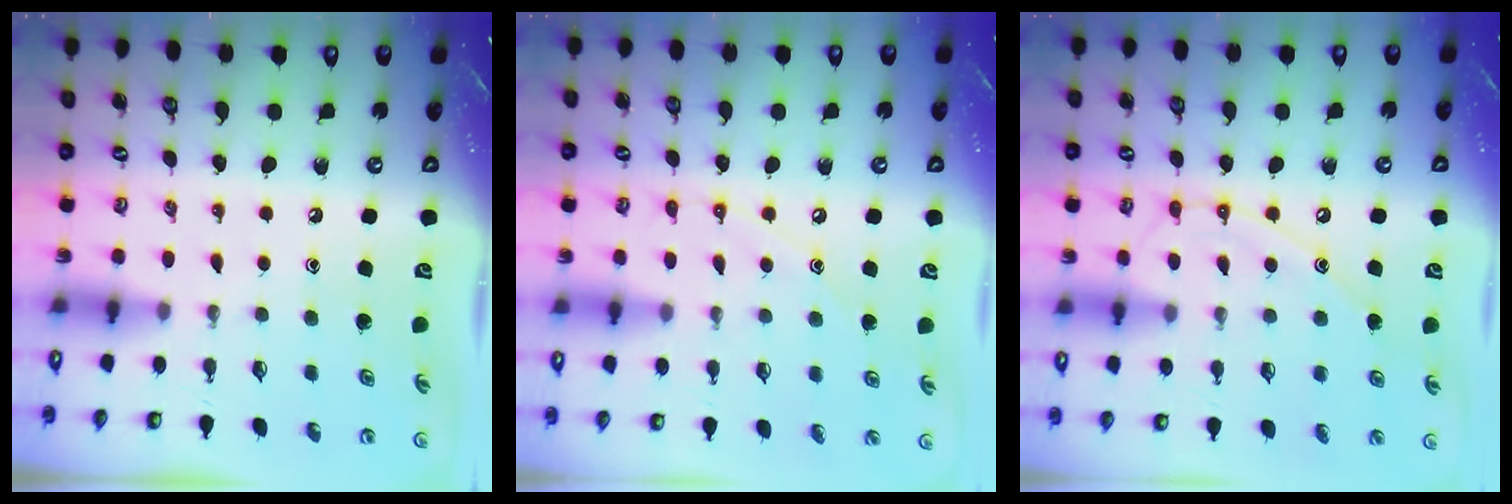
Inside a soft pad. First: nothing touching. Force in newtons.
{"total": 6.8, "press": 6.8, "slide": 0.6}
{"total": 10.3, "press": 10.3, "slide": 0.8}